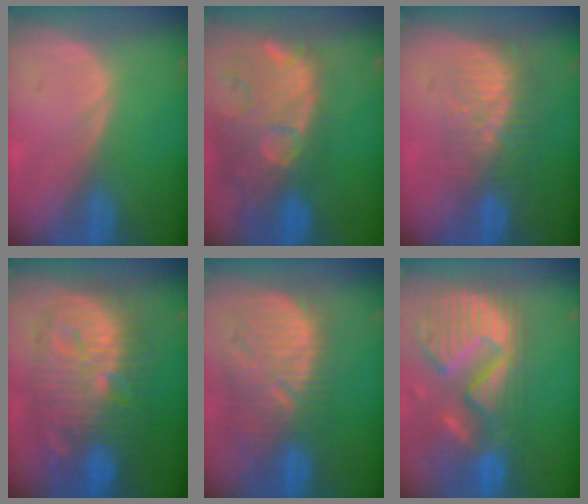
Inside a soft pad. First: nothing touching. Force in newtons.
{"total": 14.5, "press": 11.7, "slide": 8.5}
{"total": 8.5, "press": 7.4, "slide": 4.1}
{"total": 13.5, "press": 13.5, "slide": 1.3}
{"total": 12.1, "press": 11.2, "slide": 4.6}
{"total": 14.2, "press": 11.8, "slide": 7.8}